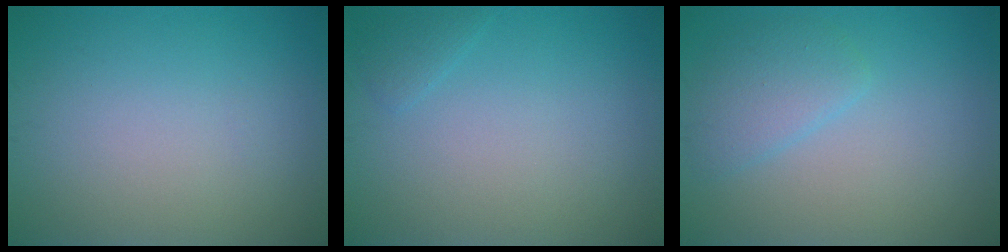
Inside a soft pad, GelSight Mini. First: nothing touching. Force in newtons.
{"total": 0.9, "press": 0.9, "slide": 0.1}
{"total": 2.5, "press": 2.5, "slide": 0.3}